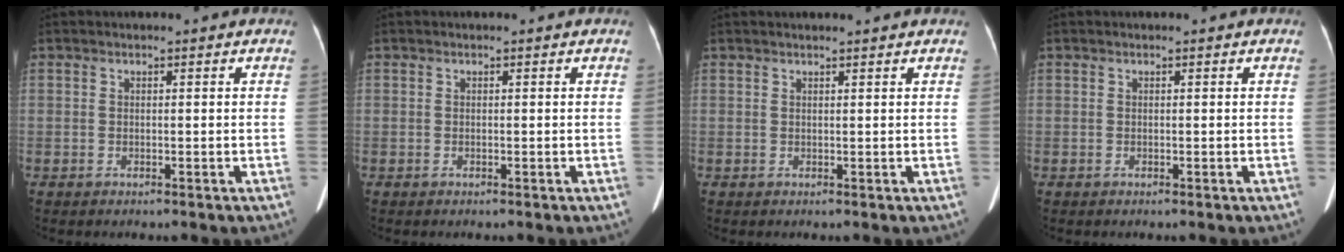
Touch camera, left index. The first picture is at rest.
{"total": 0.0}
{"total": 2.9, "force": [2.7, 0.1, 1.2], "torque": [-0.012, 0.012, 0.031]}
{"total": 0.0}